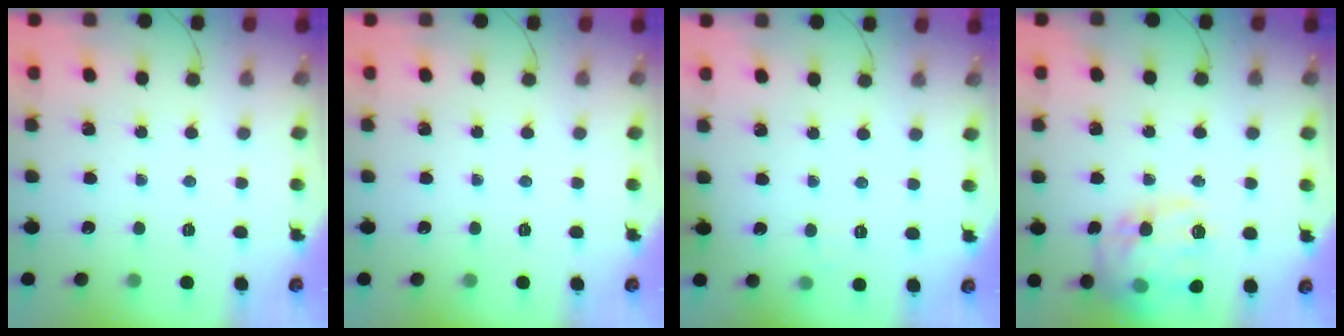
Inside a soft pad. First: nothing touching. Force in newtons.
{"total": 0.0}
{"total": 4.1, "press": 4.0, "slide": 0.9}
{"total": 19.1, "press": 19.0, "slide": 1.9}